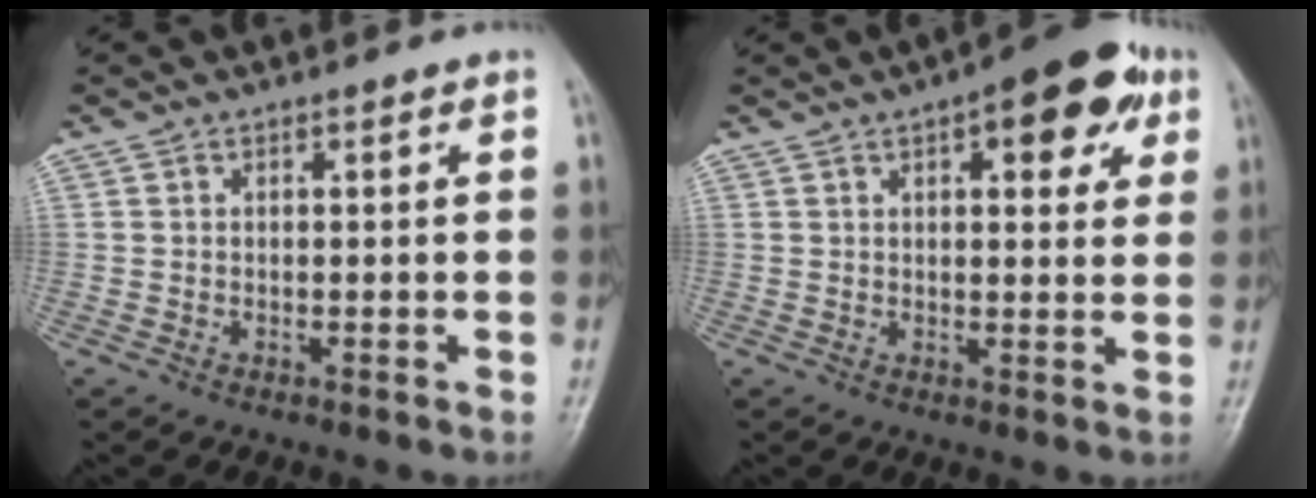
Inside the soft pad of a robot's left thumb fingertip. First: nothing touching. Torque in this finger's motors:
{"motor_torque": [0.13, 0.35, 0.36, 0.36, 0.20]}